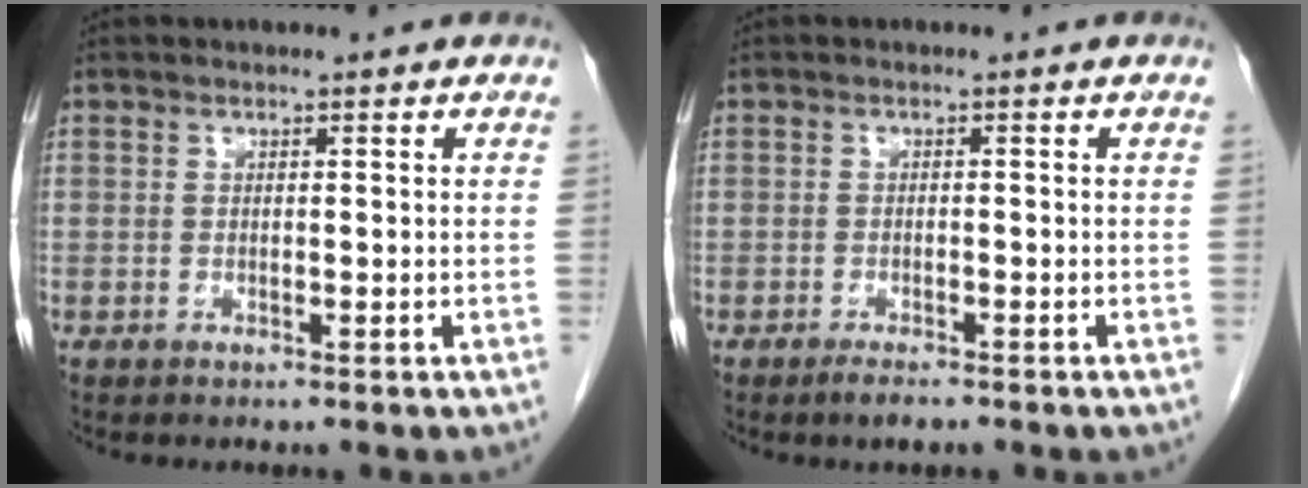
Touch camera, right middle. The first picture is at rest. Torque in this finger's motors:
{"motor_torque": [0.92, -0.54, 0.03, 0.07]}